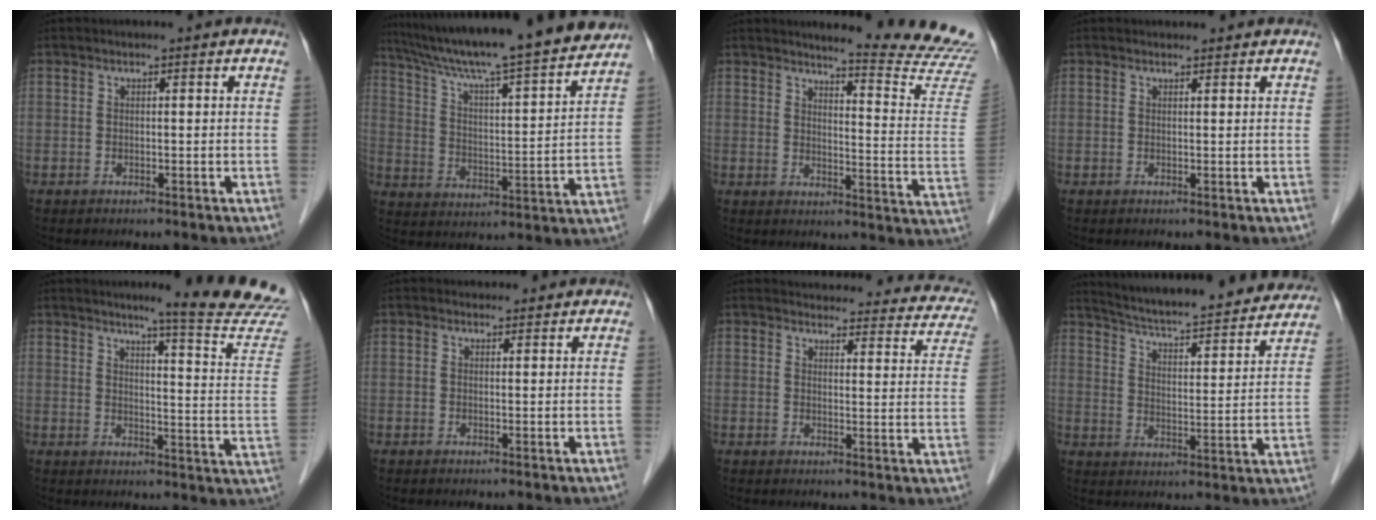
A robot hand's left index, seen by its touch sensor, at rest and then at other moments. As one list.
[{"total": 22.8, "force": [20.2, 0.2, 10.5], "torque": [-0.174, -0.013, 0.300]}, {"total": 16.1, "force": [15.6, -1.9, 3.6], "torque": [-0.052, -0.139, 0.169]}, {"total": 1.7, "force": [1.6, 0.5, 0.1], "torque": [-0.009, 0.011, 0.021]}, {"total": 16.6, "force": [15.1, -1.5, 6.6], "torque": [-0.080, -0.104, 0.165]}, {"total": 2.3, "force": [2.2, 0.9, 0.1], "torque": [-0.003, 0.013, 0.026]}, {"total": 21.5, "force": [20.1, 5.6, 5.4], "torque": [-0.042, -0.034, 0.207]}, {"total": 25.5, "force": [23.4, 3.5, 9.6], "torque": [-0.151, -0.030, 0.305]}]